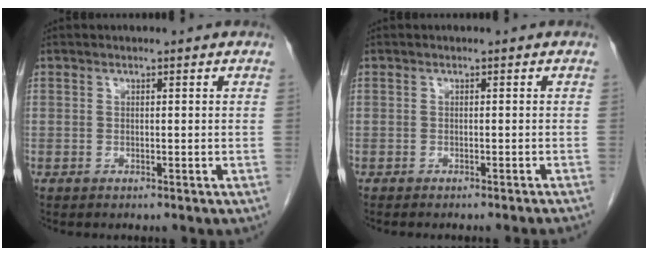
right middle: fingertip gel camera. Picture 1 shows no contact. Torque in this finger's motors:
{"motor_torque": [0.07, -0.02, 0.00, 0.00]}